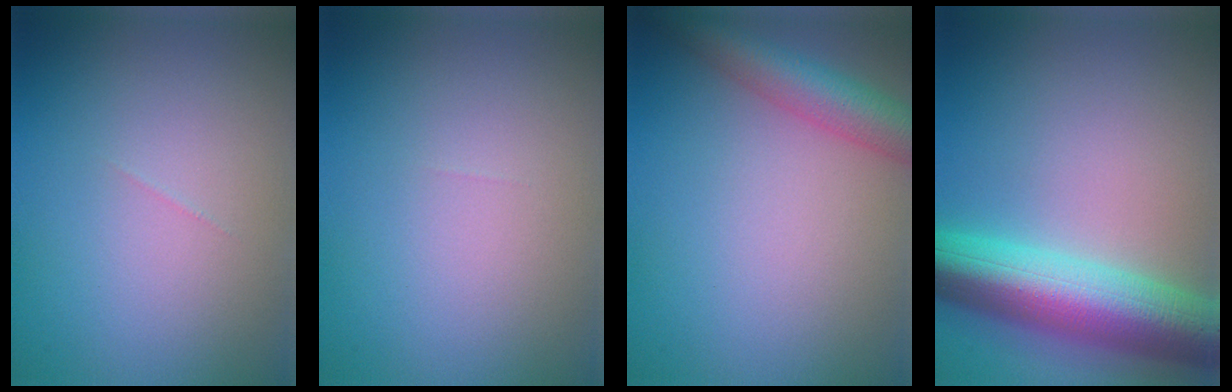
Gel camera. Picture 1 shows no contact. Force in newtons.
{"total": 0.0}
{"total": 5.3, "press": 5.3, "slide": 0.3}
{"total": 10.5, "press": 10.5, "slide": 0.2}